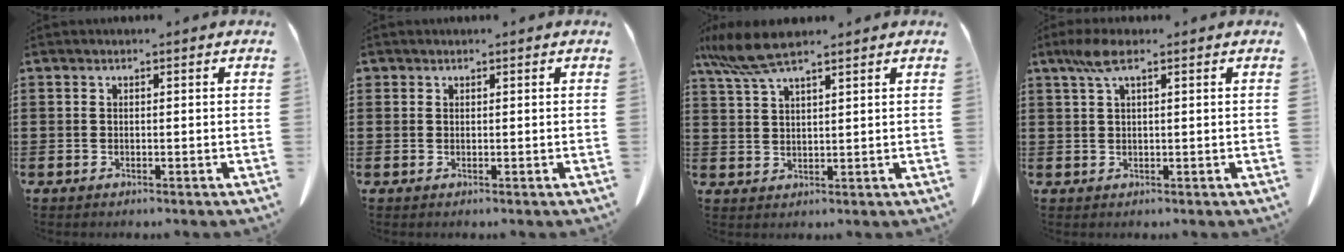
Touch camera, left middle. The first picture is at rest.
{"total": 0.5, "force": [0.4, 0.4, 0.0], "torque": [-0.001, 0.002, 0.008]}
{"total": 7.1, "force": [5.3, 1.2, 4.5], "torque": [-0.107, -0.007, 0.096]}
{"total": 4.1, "force": [1.9, 1.1, 3.4], "torque": [-0.073, 0.007, 0.032]}